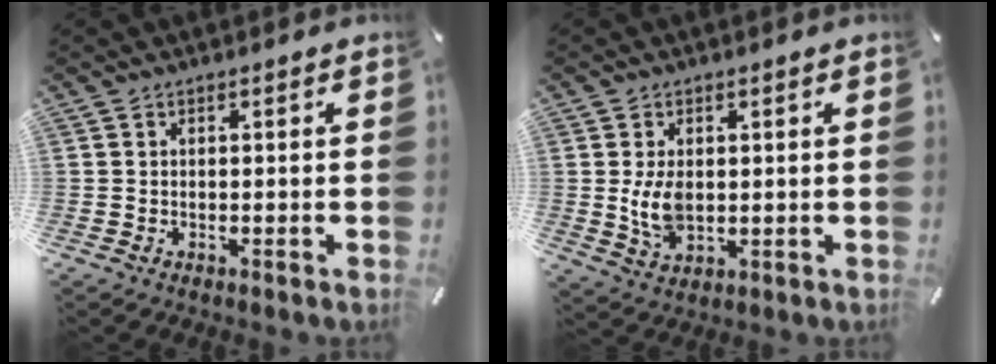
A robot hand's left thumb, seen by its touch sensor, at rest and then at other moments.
{"total": 6.4, "force": [0.5, 4.2, 4.9], "torque": [-0.103, -0.008, 0.002]}